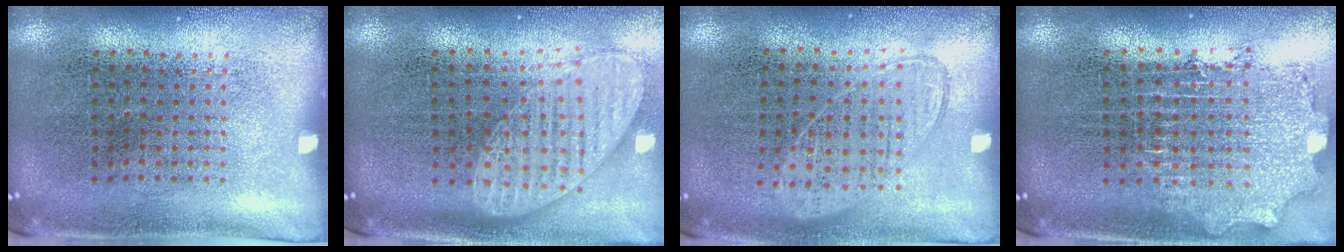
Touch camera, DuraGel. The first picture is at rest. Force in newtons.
{"total": 1.8, "press": 1.5, "slide": 1.1}
{"total": 1.0, "press": 0.8, "slide": 0.5}
{"total": 2.1, "press": 1.6, "slide": 1.4}